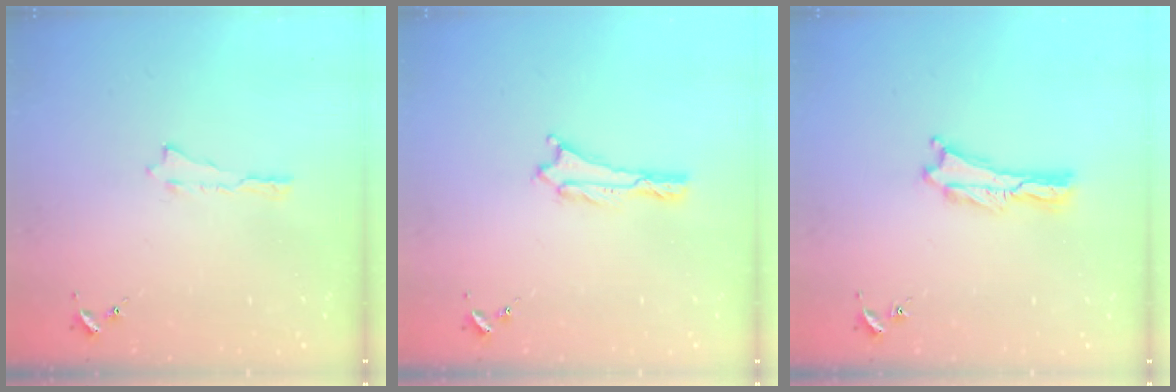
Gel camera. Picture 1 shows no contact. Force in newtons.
{"total": 0.0}
{"total": 0.0}